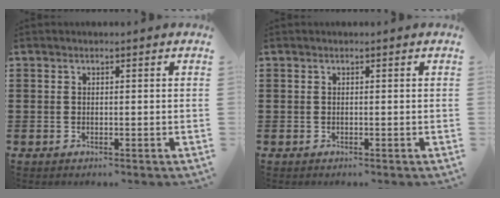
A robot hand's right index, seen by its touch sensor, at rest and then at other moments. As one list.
[{"total": 0.0}]